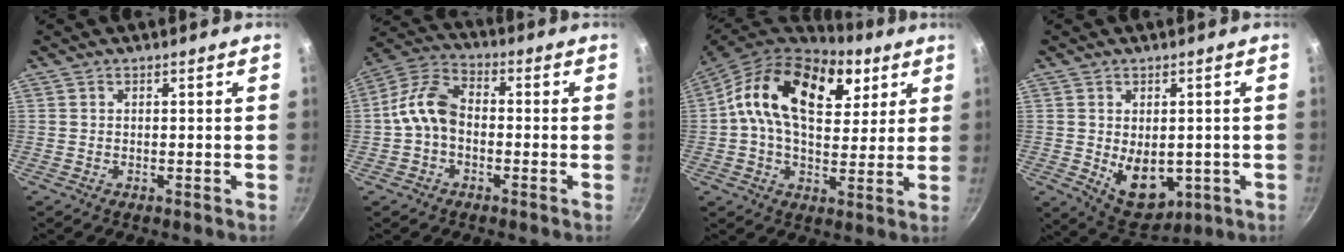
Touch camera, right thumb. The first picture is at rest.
{"total": 9.3, "force": [-1.2, 6.5, 6.5], "torque": [-0.111, 0.033, -0.042]}
{"total": 22.2, "force": [7.7, 13.6, 15.7], "torque": [-0.243, -0.006, 0.109]}
{"total": 9.7, "force": [-1.1, 6.5, 7.1], "torque": [-0.082, -0.016, 0.007]}